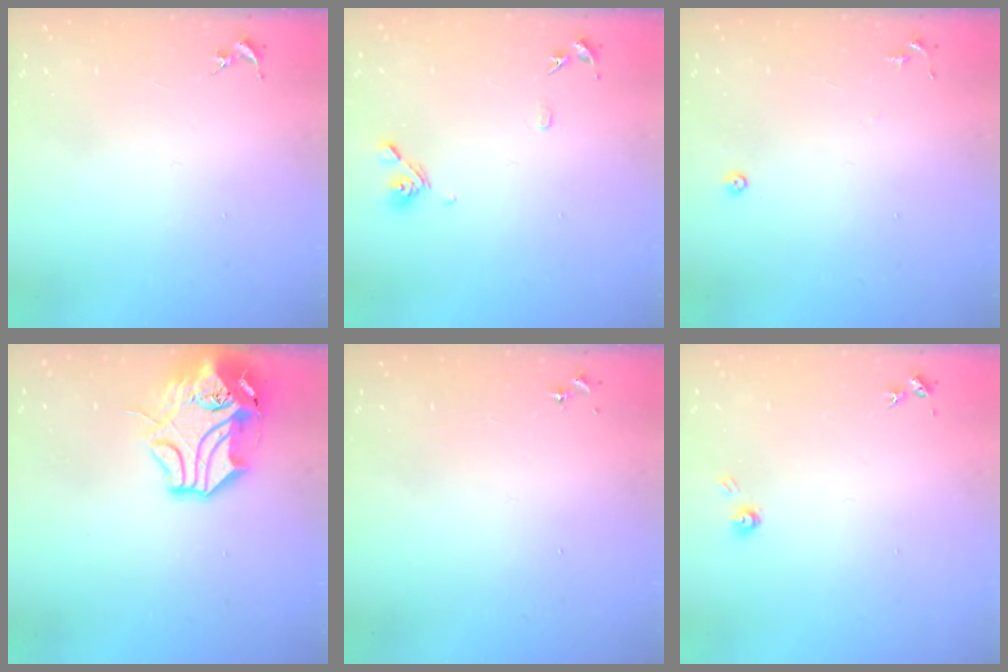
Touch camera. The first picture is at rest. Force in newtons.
{"total": 8.6, "press": 8.4, "slide": 1.6}
{"total": 5.5, "press": 5.5, "slide": 0.5}
{"total": 14.5, "press": 14.3, "slide": 1.9}
{"total": 0.0}
{"total": 3.9, "press": 3.9, "slide": 0.5}